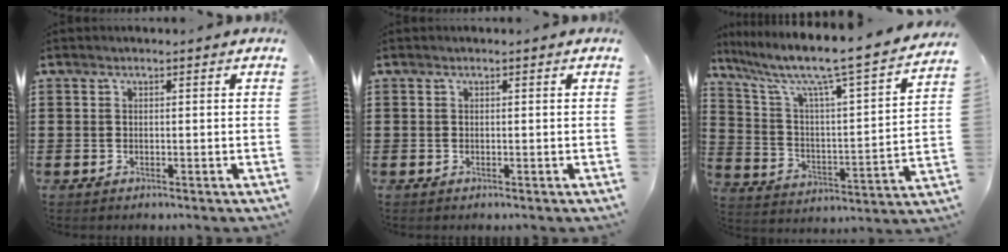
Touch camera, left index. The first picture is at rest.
{"total": 0.0}
{"total": 8.3, "force": [6.7, 0.3, 4.9], "torque": [-0.125, -0.058, 0.100]}